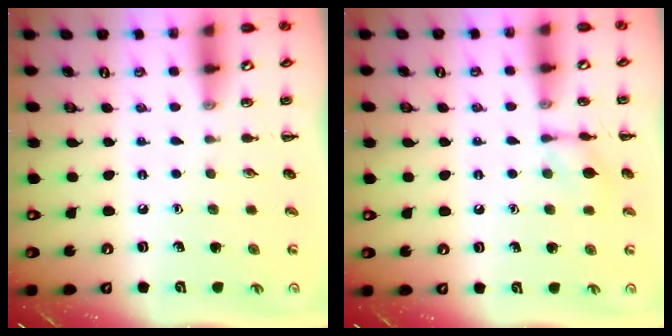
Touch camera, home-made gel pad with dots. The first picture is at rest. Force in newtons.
{"total": 6.8, "press": 6.8, "slide": 0.8}